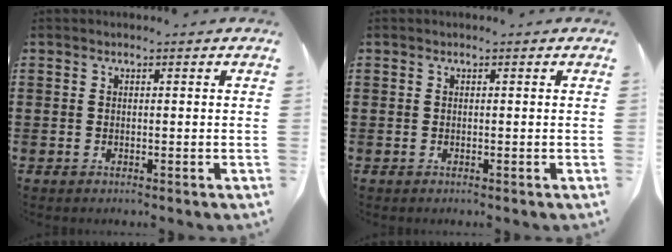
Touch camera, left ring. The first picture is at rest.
{"total": 0.0}